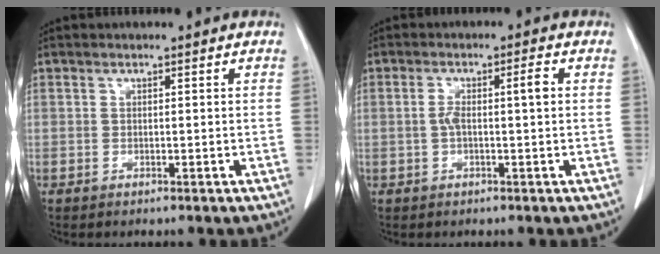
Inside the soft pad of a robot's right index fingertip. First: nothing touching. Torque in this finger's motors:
{"motor_torque": [0.25, -0.08, 0.12, 0.04]}